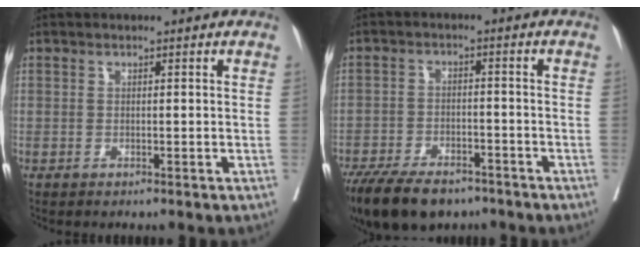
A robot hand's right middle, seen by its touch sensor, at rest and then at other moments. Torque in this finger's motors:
{"motor_torque": [0.48, -0.78, 0.22, 0.11]}